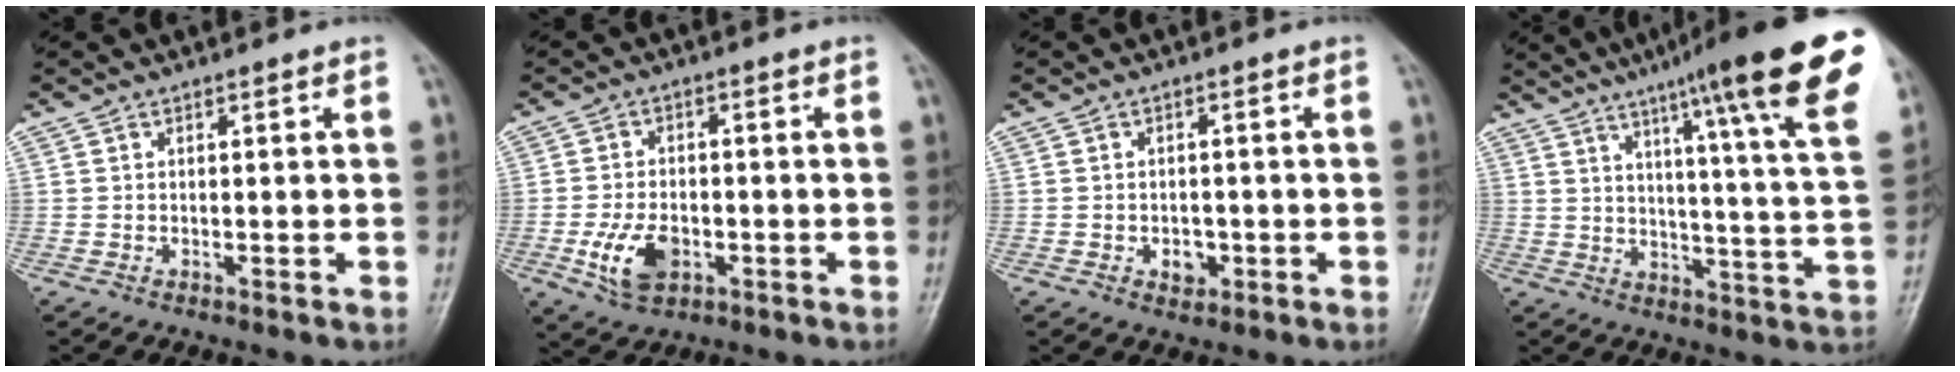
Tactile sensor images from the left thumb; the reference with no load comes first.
{"total": 7.9, "force": [-2.6, 4.9, 5.6], "torque": [-0.099, 0.006, -0.042]}
{"total": 3.0, "force": [-0.9, 2.3, 1.7], "torque": [-0.010, 0.004, -0.009]}
{"total": 24.2, "force": [14.4, 1.9, 19.4], "torque": [-0.257, -0.051, 0.187]}